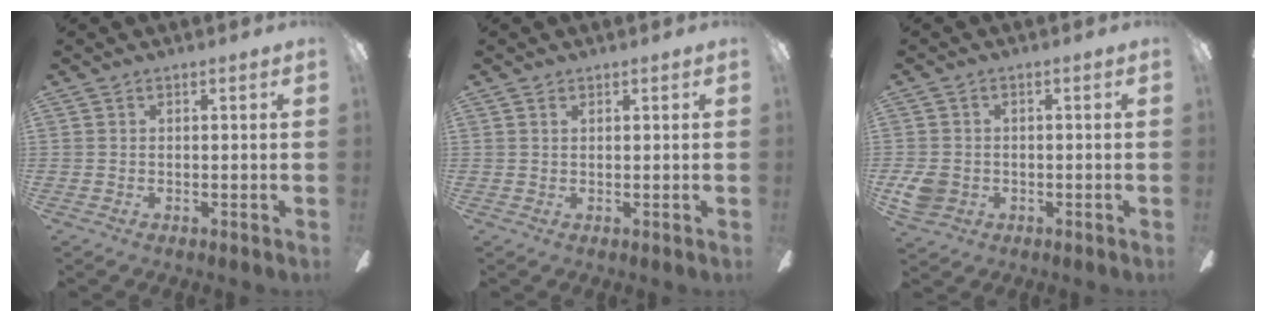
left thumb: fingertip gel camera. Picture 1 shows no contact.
{"total": 0.9, "force": [0.6, 0.5, 0.5], "torque": [-0.011, 0.002, 0.010]}
{"total": 5.2, "force": [-1.1, 4.4, 2.5], "torque": [-0.056, 0.006, -0.021]}